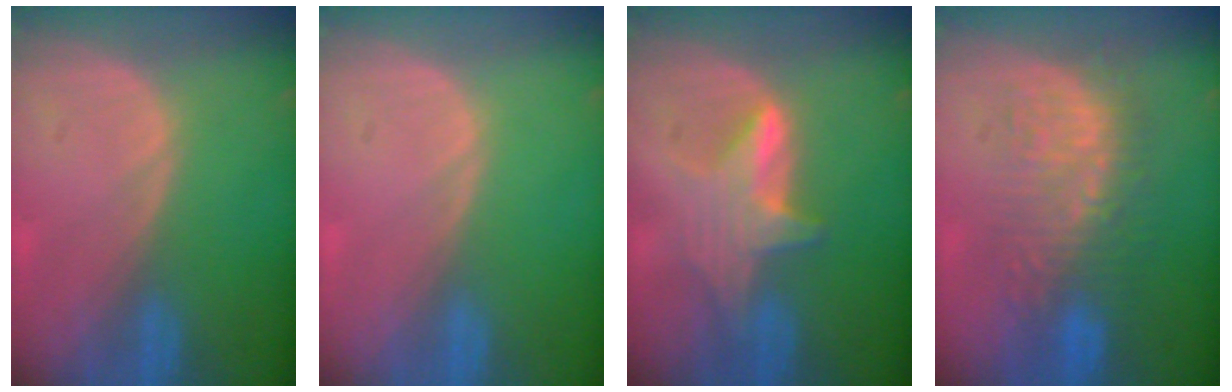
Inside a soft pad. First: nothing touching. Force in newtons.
{"total": 0.0}
{"total": 5.8, "press": 5.7, "slide": 0.7}
{"total": 8.9, "press": 8.7, "slide": 1.4}